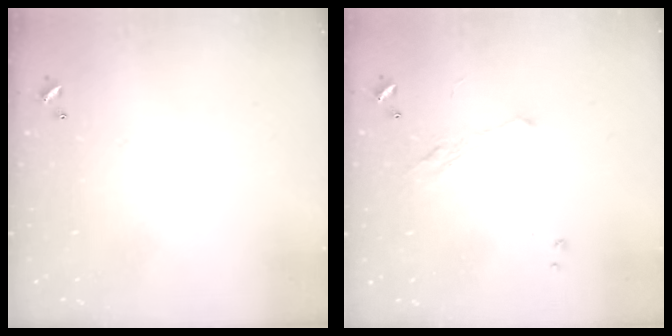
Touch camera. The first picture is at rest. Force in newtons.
{"total": 2.3, "press": 2.1, "slide": 0.8}